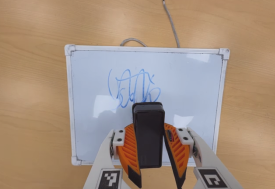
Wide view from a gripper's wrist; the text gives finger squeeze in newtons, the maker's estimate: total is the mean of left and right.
{"total": 8.7, "left": 7.7, "right": 9.7}